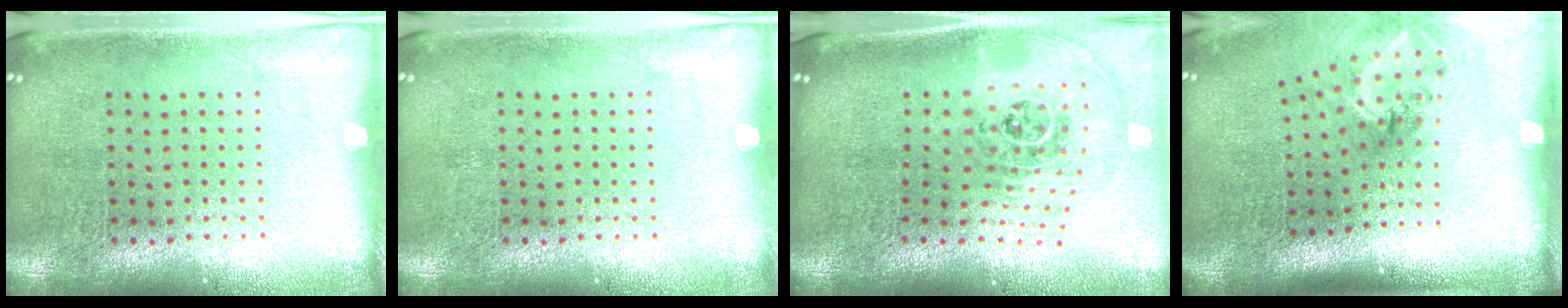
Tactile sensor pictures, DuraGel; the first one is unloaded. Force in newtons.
{"total": 0.0}
{"total": 2.8, "press": 1.8, "slide": 2.1}
{"total": 1.9, "press": 1.3, "slide": 1.4}